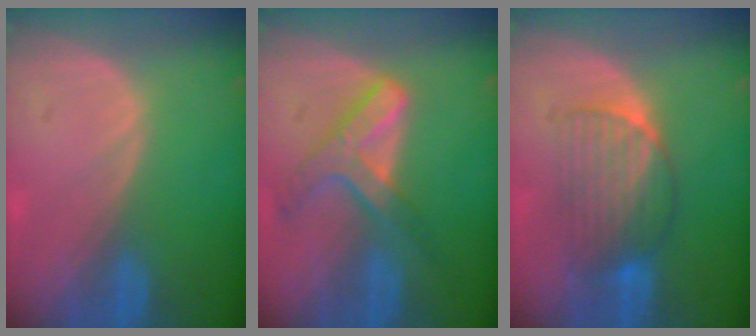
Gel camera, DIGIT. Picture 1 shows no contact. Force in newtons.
{"total": 7.1, "press": 6.0, "slide": 3.8}
{"total": 6.8, "press": 6.6, "slide": 1.4}